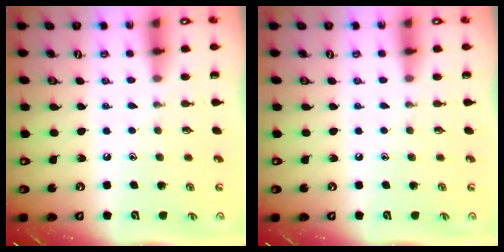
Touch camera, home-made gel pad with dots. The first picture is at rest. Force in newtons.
{"total": 0.0}